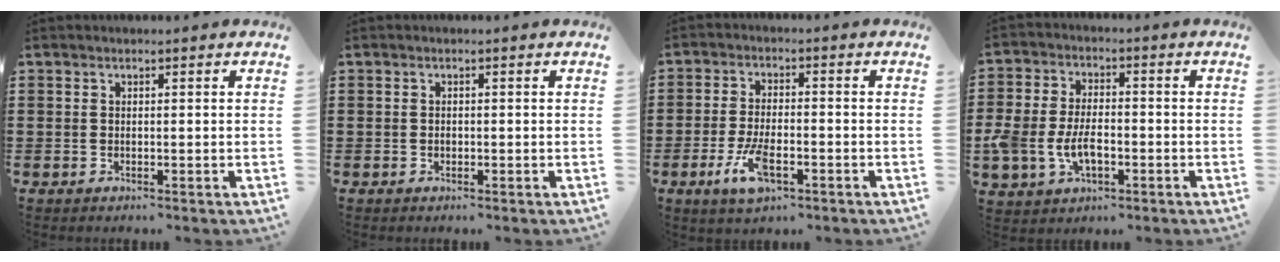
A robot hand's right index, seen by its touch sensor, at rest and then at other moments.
{"total": 0.5, "force": [-0.1, 0.3, 0.4], "torque": [-0.009, -0.001, -0.001]}
{"total": 6.6, "force": [-2.6, 2.7, 5.4], "torque": [-0.122, -0.009, -0.050]}
{"total": 6.7, "force": [-1.9, 4.2, 4.9], "torque": [-0.119, 0.000, -0.040]}